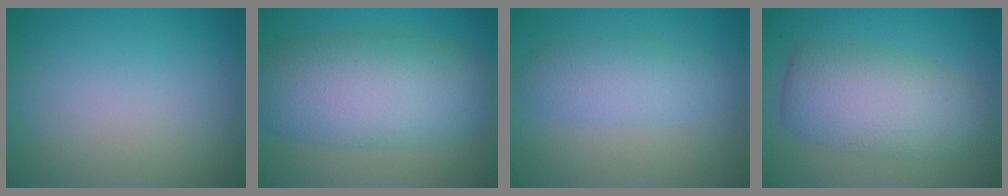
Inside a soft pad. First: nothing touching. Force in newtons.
{"total": 9.6, "press": 9.6, "slide": 0.3}
{"total": 3.3, "press": 3.3, "slide": 0.1}
{"total": 7.0, "press": 7.0, "slide": 0.2}